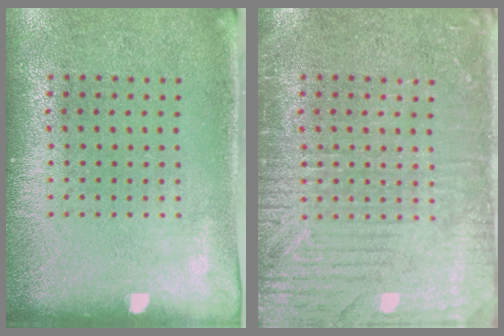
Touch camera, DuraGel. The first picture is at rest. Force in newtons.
{"total": 5.1, "press": 5.1, "slide": 0.7}